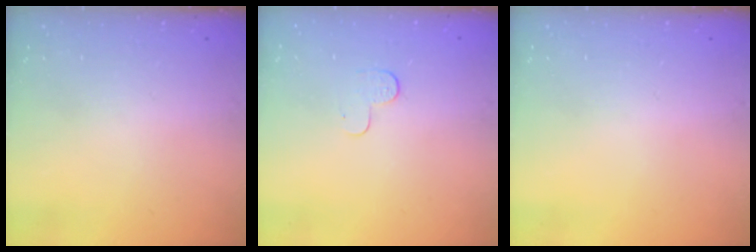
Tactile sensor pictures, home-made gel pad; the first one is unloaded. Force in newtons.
{"total": 3.1, "press": 3.1, "slide": 0.3}
{"total": 0.0}